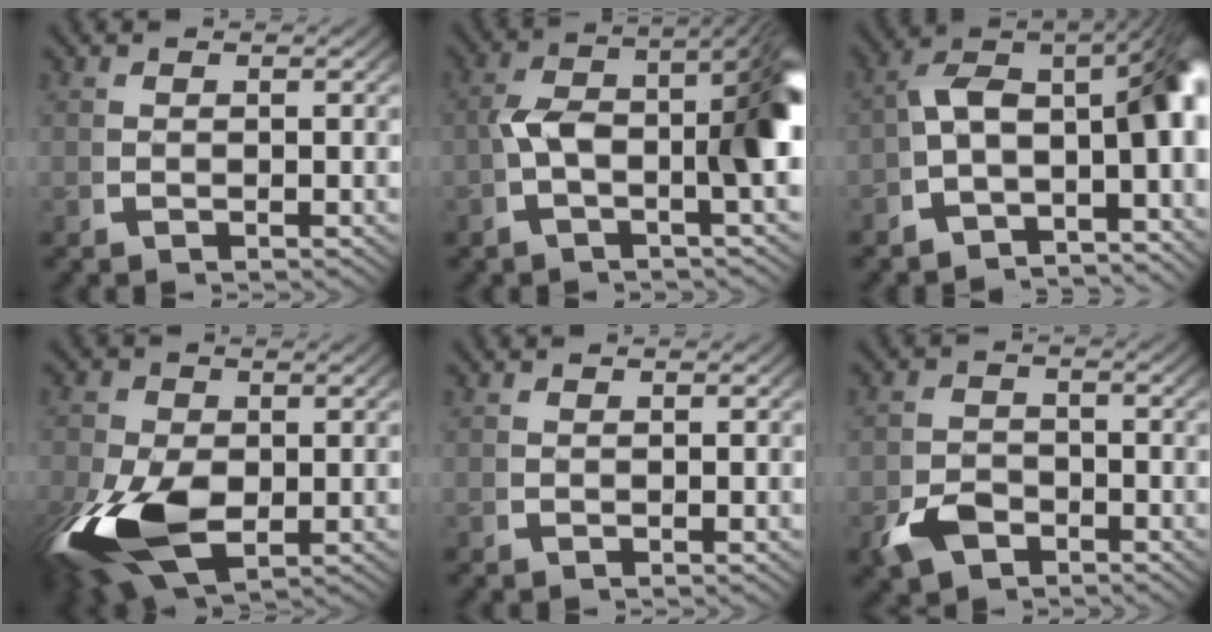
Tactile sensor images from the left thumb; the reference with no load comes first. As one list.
[{"total": 10.0, "force": [-0.1, 4.4, 9.0], "torque": [-0.146, -0.009, -0.010]}, {"total": 12.9, "force": [-1.5, 8.3, 9.7], "torque": [-0.142, -0.028, -0.031]}, {"total": 12.6, "force": [-3.2, 8.1, 9.2], "torque": [-0.215, -0.064, -0.025]}, {"total": 0.0}, {"total": 4.5, "force": [-2.9, 2.9, 1.9], "torque": [-0.040, -0.018, -0.047]}]